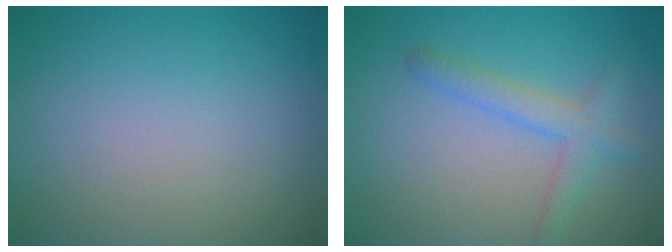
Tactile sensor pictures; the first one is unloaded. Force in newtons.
{"total": 2.8, "press": 2.8, "slide": 0.2}